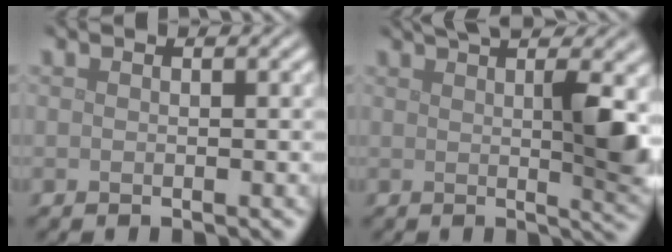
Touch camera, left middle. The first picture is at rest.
{"total": 7.2, "force": [2.5, 1.8, 6.5], "torque": [-0.075, 0.003, 0.040]}